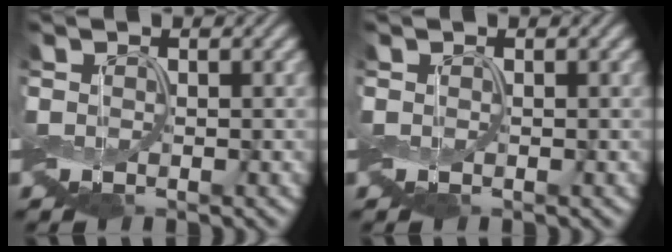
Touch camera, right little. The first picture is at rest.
{"total": 0.0}